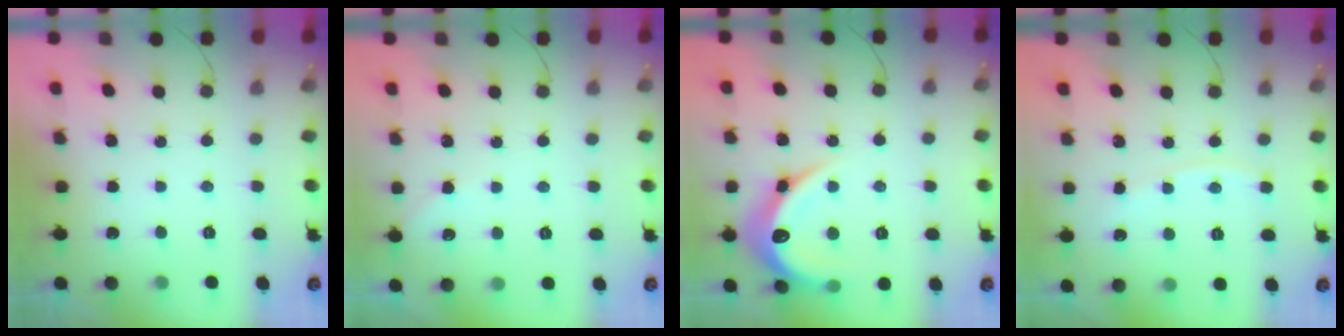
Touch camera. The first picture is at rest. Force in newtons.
{"total": 2.2, "press": 2.2, "slide": 0.3}
{"total": 15.0, "press": 15.0, "slide": 0.3}
{"total": 3.3, "press": 3.2, "slide": 0.4}